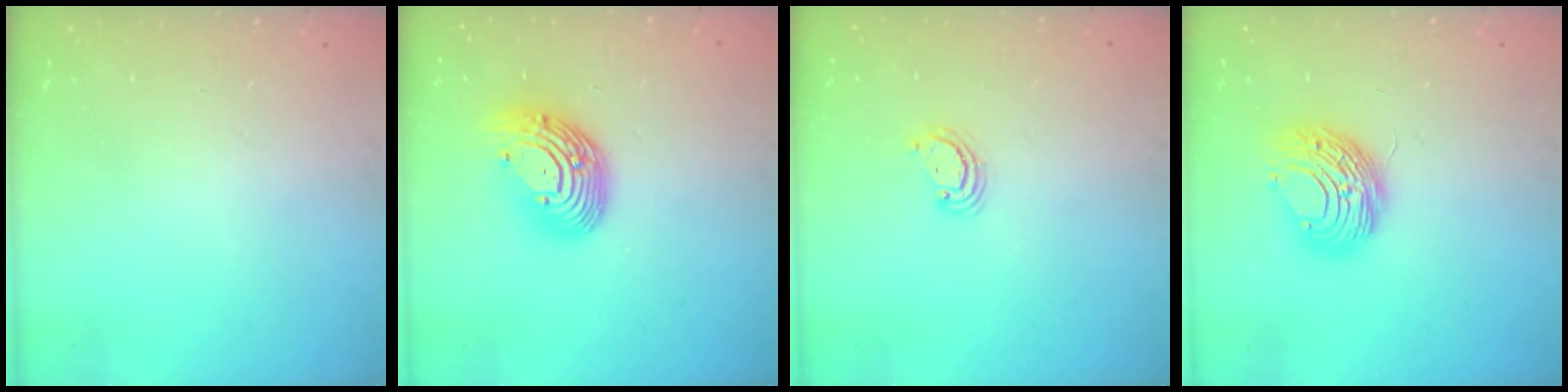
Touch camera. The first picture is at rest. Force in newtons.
{"total": 15.0, "press": 14.9, "slide": 1.5}
{"total": 2.5, "press": 2.5, "slide": 0.3}
{"total": 10.1, "press": 10.1, "slide": 0.8}